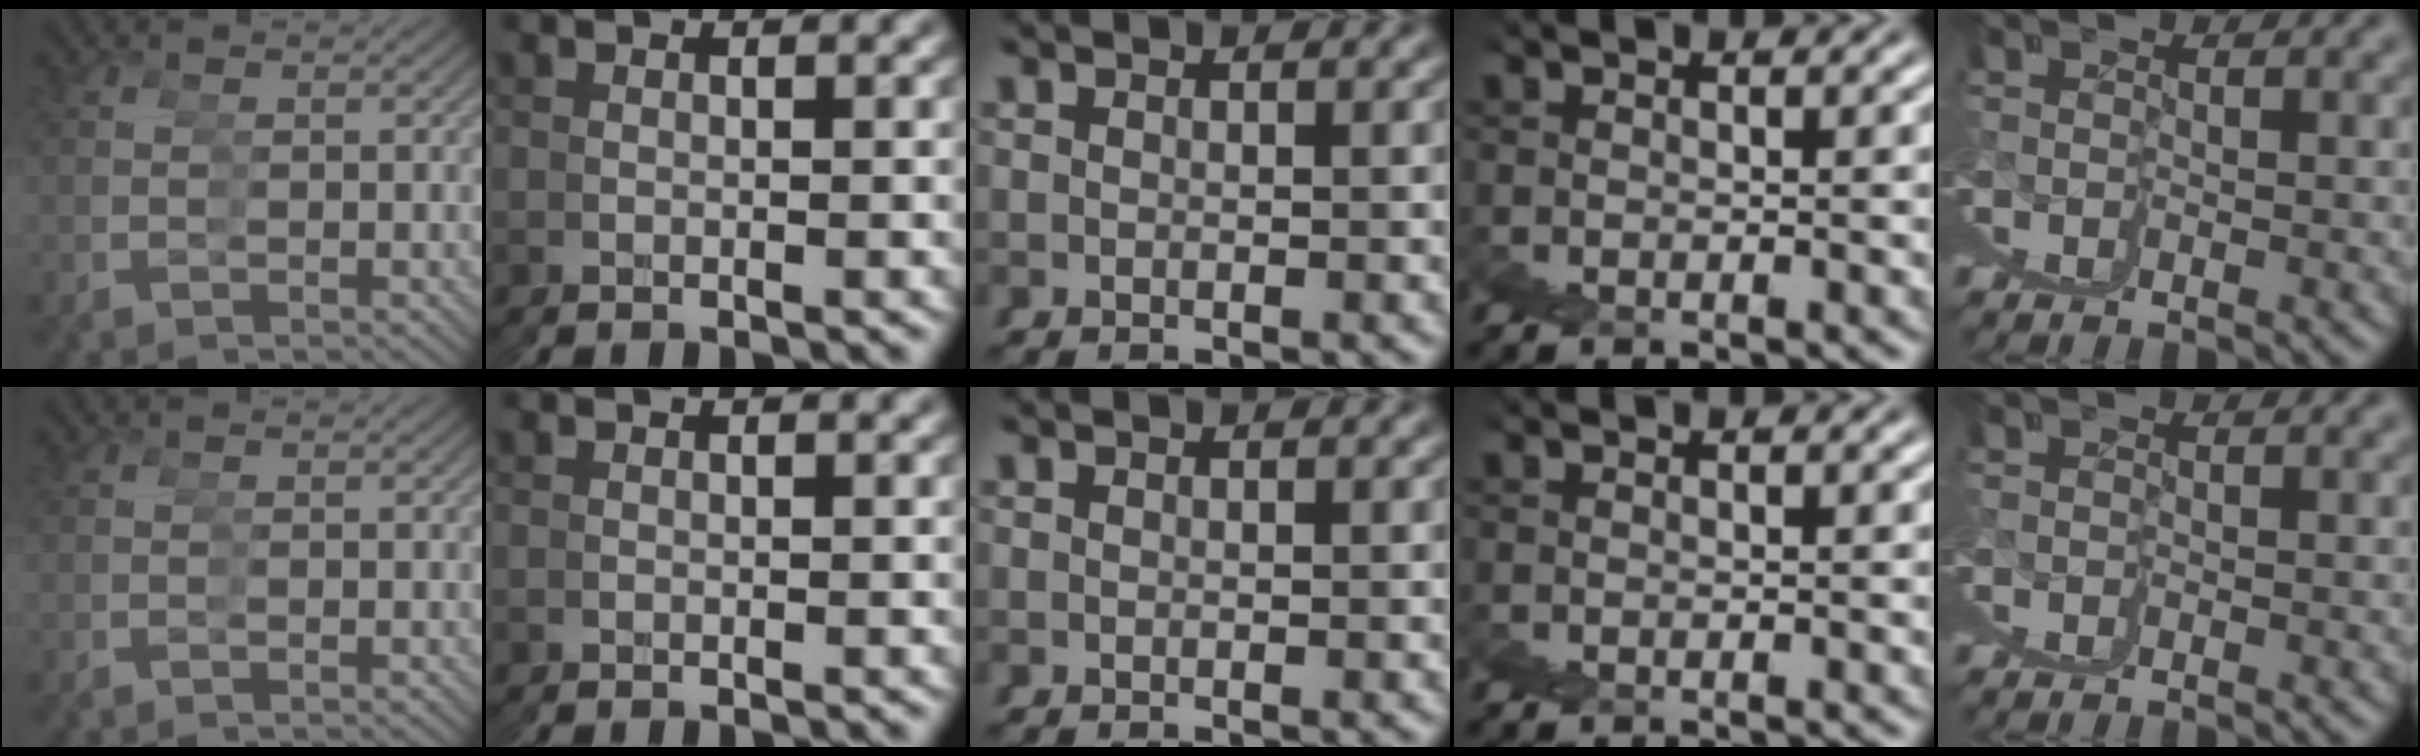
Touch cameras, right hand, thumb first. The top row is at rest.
{}